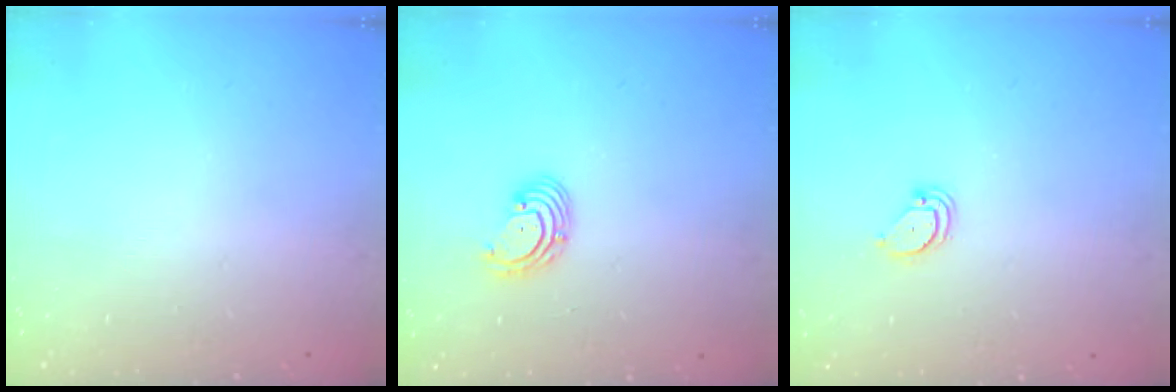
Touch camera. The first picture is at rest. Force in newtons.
{"total": 2.7, "press": 2.7, "slide": 0.3}
{"total": 2.1, "press": 2.1, "slide": 0.1}